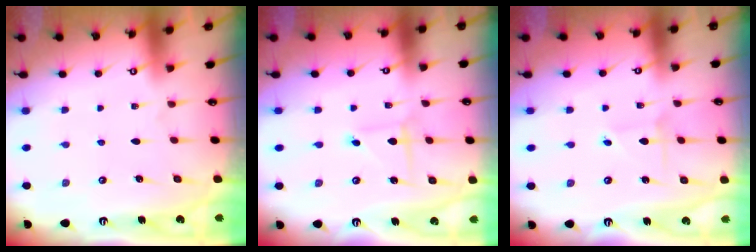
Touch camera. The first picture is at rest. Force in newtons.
{"total": 1.8, "press": 1.8, "slide": 0.2}
{"total": 1.9, "press": 1.9, "slide": 0.2}